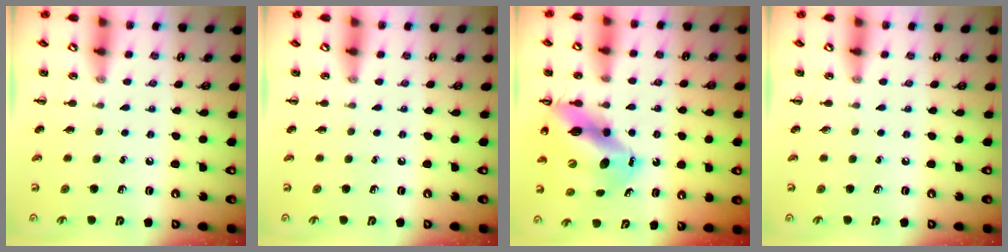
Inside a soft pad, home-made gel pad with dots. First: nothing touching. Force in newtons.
{"total": 0.0}
{"total": 13.0, "press": 12.5, "slide": 3.7}
{"total": 0.0}